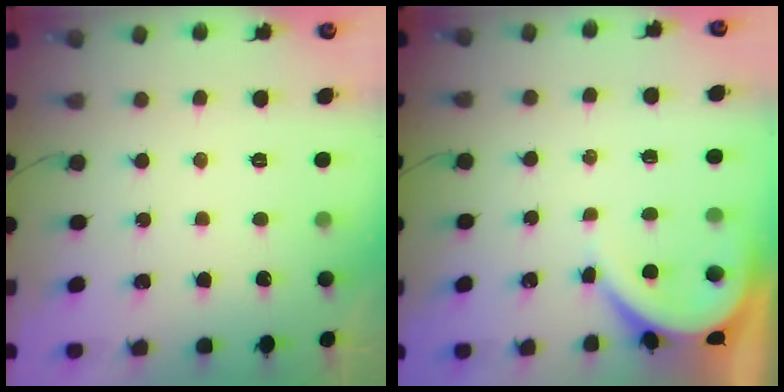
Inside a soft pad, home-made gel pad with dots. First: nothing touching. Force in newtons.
{"total": 3.9, "press": 3.8, "slide": 0.5}